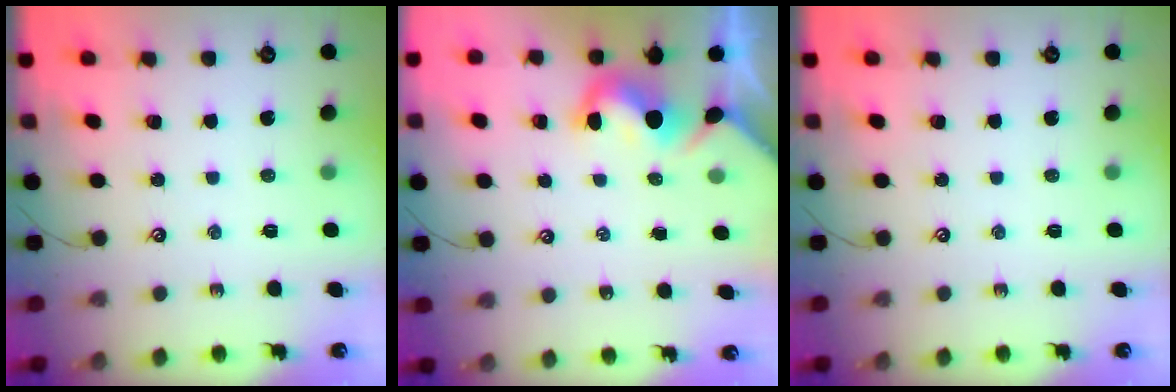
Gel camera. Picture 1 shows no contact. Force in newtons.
{"total": 2.9, "press": 2.9, "slide": 0.4}
{"total": 0.0}